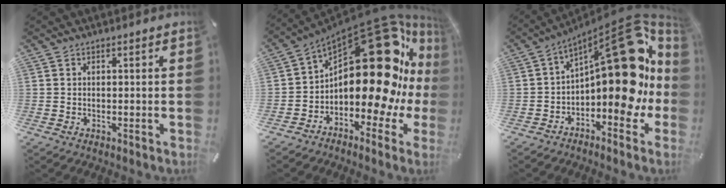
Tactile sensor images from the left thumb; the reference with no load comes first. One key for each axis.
{"total": 27.9, "fx": 7.6, "fy": 13.5, "fz": 23.2, "tx": -0.356, "ty": -0.080, "tz": 0.135}
{"total": 24.0, "fx": 4.3, "fy": 11.5, "fz": 20.6, "tx": -0.279, "ty": -0.040, "tz": 0.081}